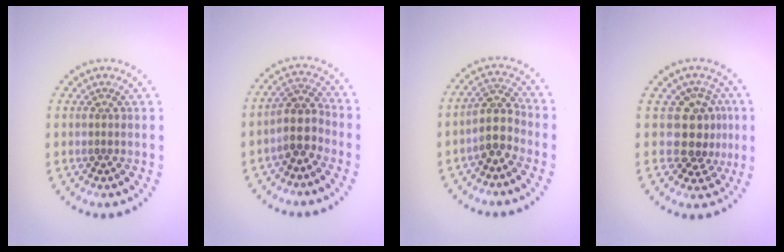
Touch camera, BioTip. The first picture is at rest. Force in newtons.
{"total": 2.9, "press": 2.4, "slide": 1.7}
{"total": 2.7, "press": 2.2, "slide": 1.6}
{"total": 3.9, "press": 3.3, "slide": 2.1}